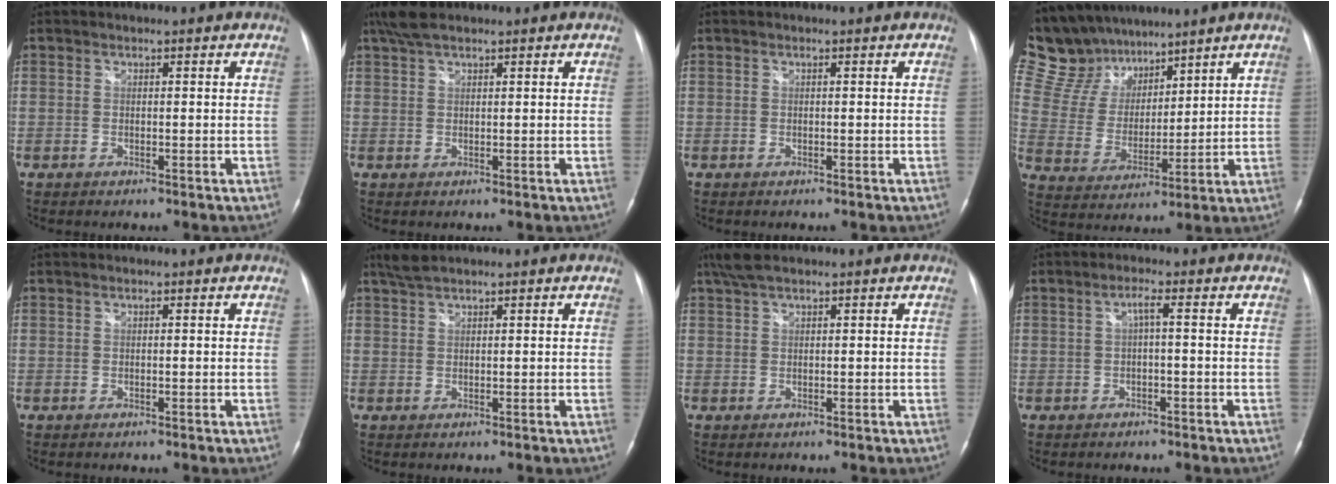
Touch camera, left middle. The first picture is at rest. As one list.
[{"total": 3.9, "force": [3.0, 0.9, 2.3], "torque": [-0.055, 0.019, 0.061]}, {"total": 0.0}, {"total": 13.3, "force": [11.5, 6.0, 2.6], "torque": [-0.065, 0.024, 0.230]}, {"total": 0.0}, {"total": 2.1, "force": [1.9, -0.1, 1.0], "torque": [-0.029, 0.012, 0.042]}, {"total": 3.1, "force": [2.3, 0.3, 2.0], "torque": [-0.051, 0.020, 0.049]}, {"total": 2.0, "force": [0.1, -0.1, 2.0], "torque": [-0.039, 0.006, 0.002]}]